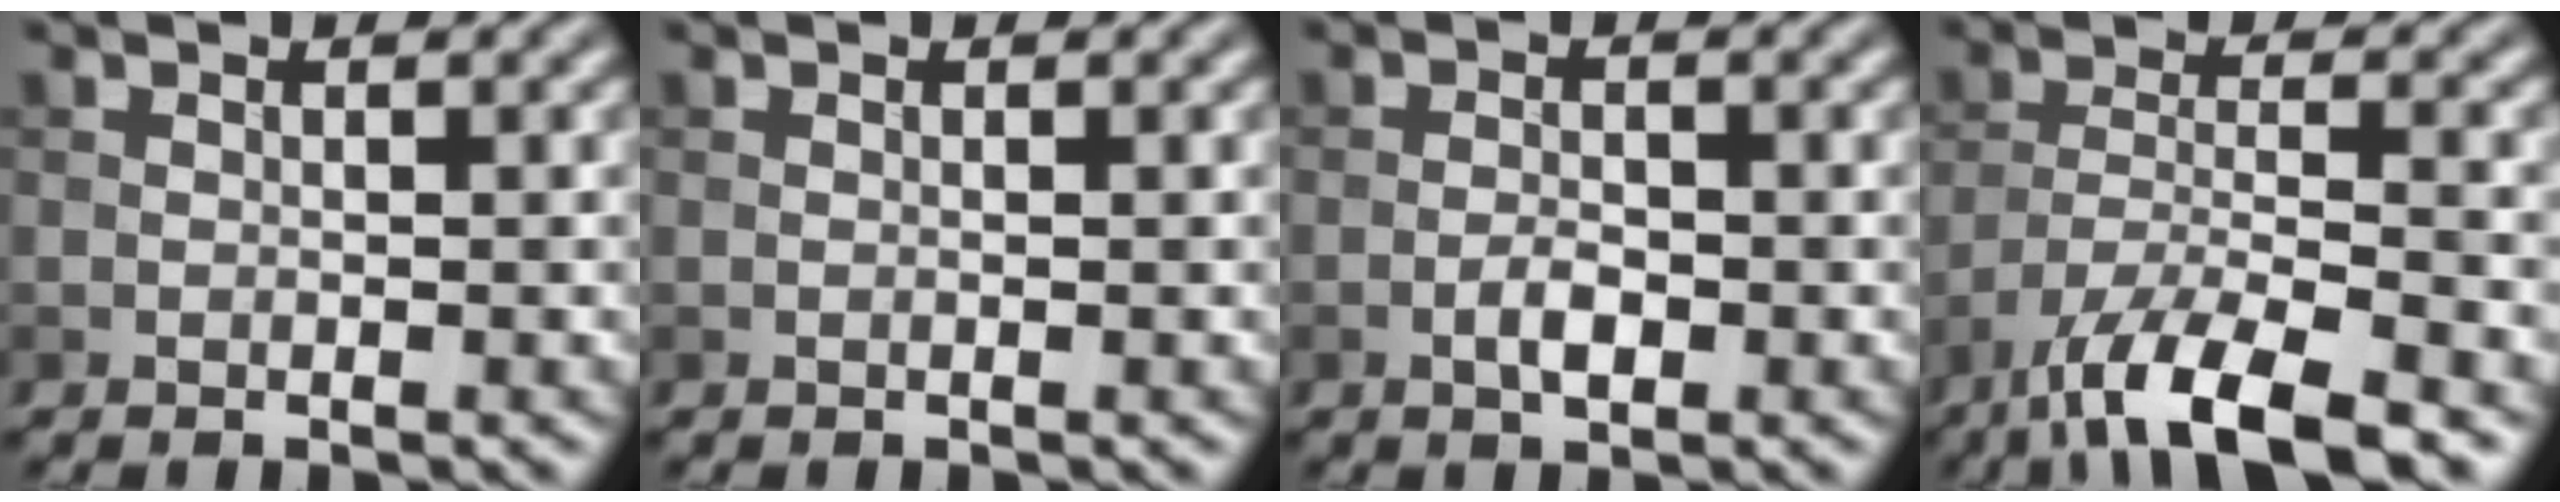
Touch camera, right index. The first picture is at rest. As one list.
[{"total": 0.0}, {"total": 2.0, "force": [-0.8, 0.8, 1.6], "torque": [-0.029, 0.002, -0.019]}, {"total": 9.1, "force": [-6.5, 2.3, 5.9], "torque": [-0.104, -0.003, -0.120]}]